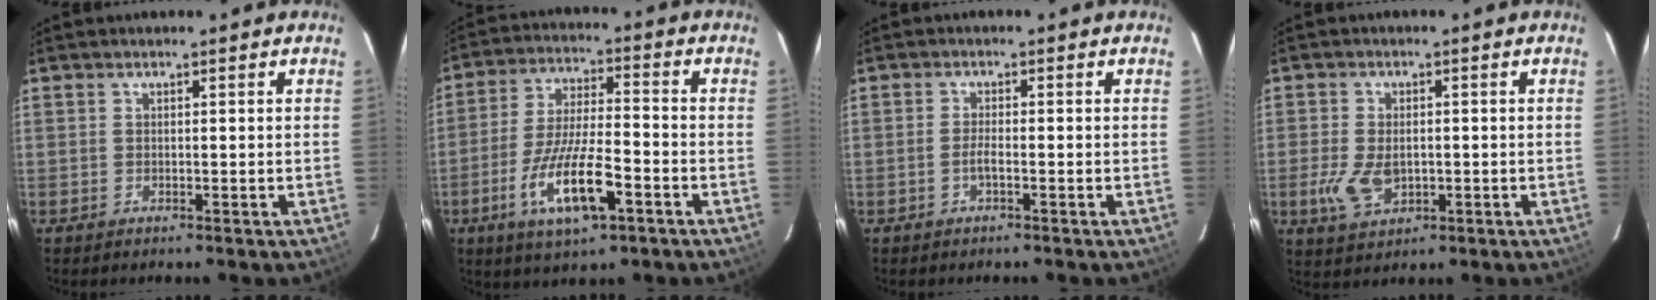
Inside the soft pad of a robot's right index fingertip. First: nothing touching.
{"total": 13.4, "force": [-6.1, 3.5, 11.4], "torque": [-0.235, -0.014, -0.107]}
{"total": 1.5, "force": [-0.7, 0.1, 1.3], "torque": [-0.025, 0.002, -0.014]}
{"total": 6.6, "force": [-1.3, 4.0, 5.1], "torque": [-0.115, -0.009, -0.018]}